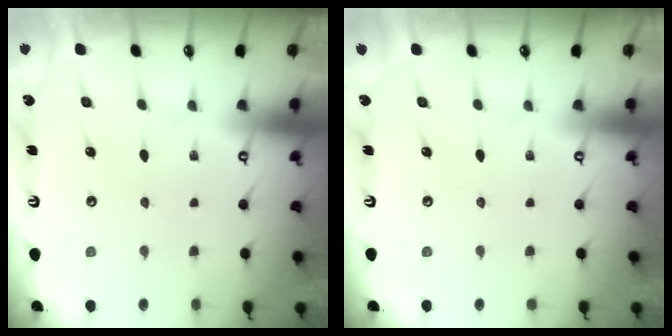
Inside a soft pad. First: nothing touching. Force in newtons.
{"total": 0.0}